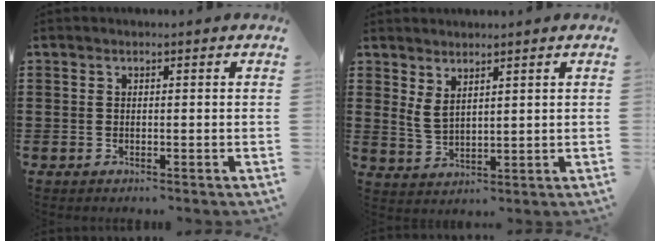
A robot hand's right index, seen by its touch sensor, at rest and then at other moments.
{"total": 2.7, "force": [2.0, 0.8, 1.7], "torque": [-0.045, 0.000, 0.036]}